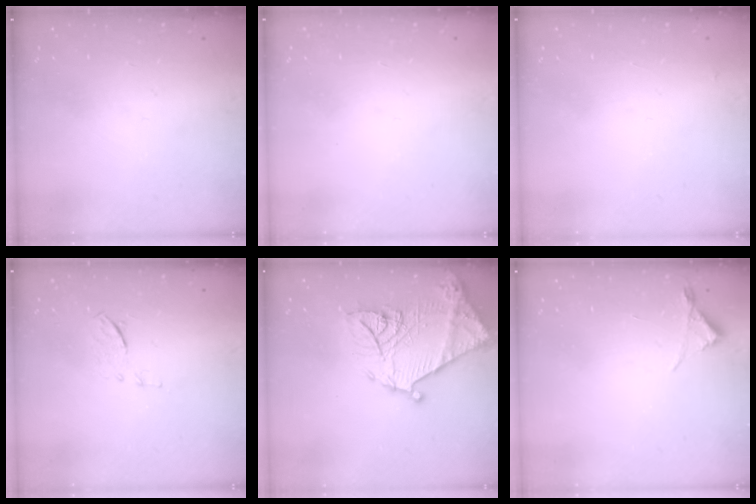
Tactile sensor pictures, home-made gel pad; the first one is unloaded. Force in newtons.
{"total": 1.5, "press": 1.5, "slide": 0.1}
{"total": 2.8, "press": 2.8, "slide": 0.4}
{"total": 6.2, "press": 6.1, "slide": 1.0}
{"total": 20.6, "press": 20.5, "slide": 1.8}
{"total": 4.2, "press": 4.1, "slide": 0.5}